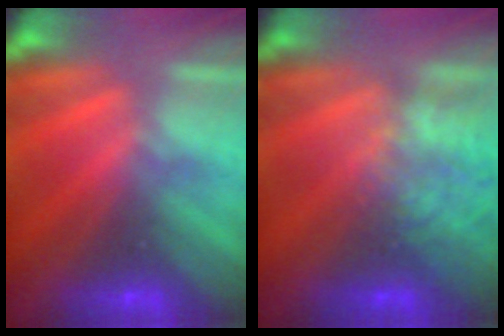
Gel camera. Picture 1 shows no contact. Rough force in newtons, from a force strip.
{"total": 2.2}